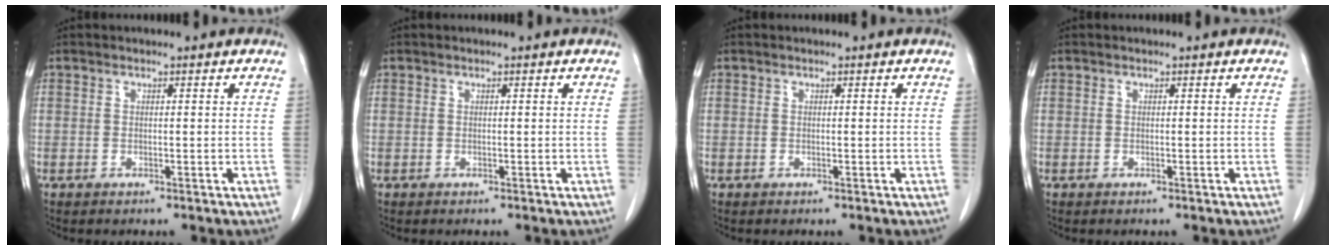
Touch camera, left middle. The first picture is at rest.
{"total": 0.0}
{"total": 0.0}
{"total": 0.0}